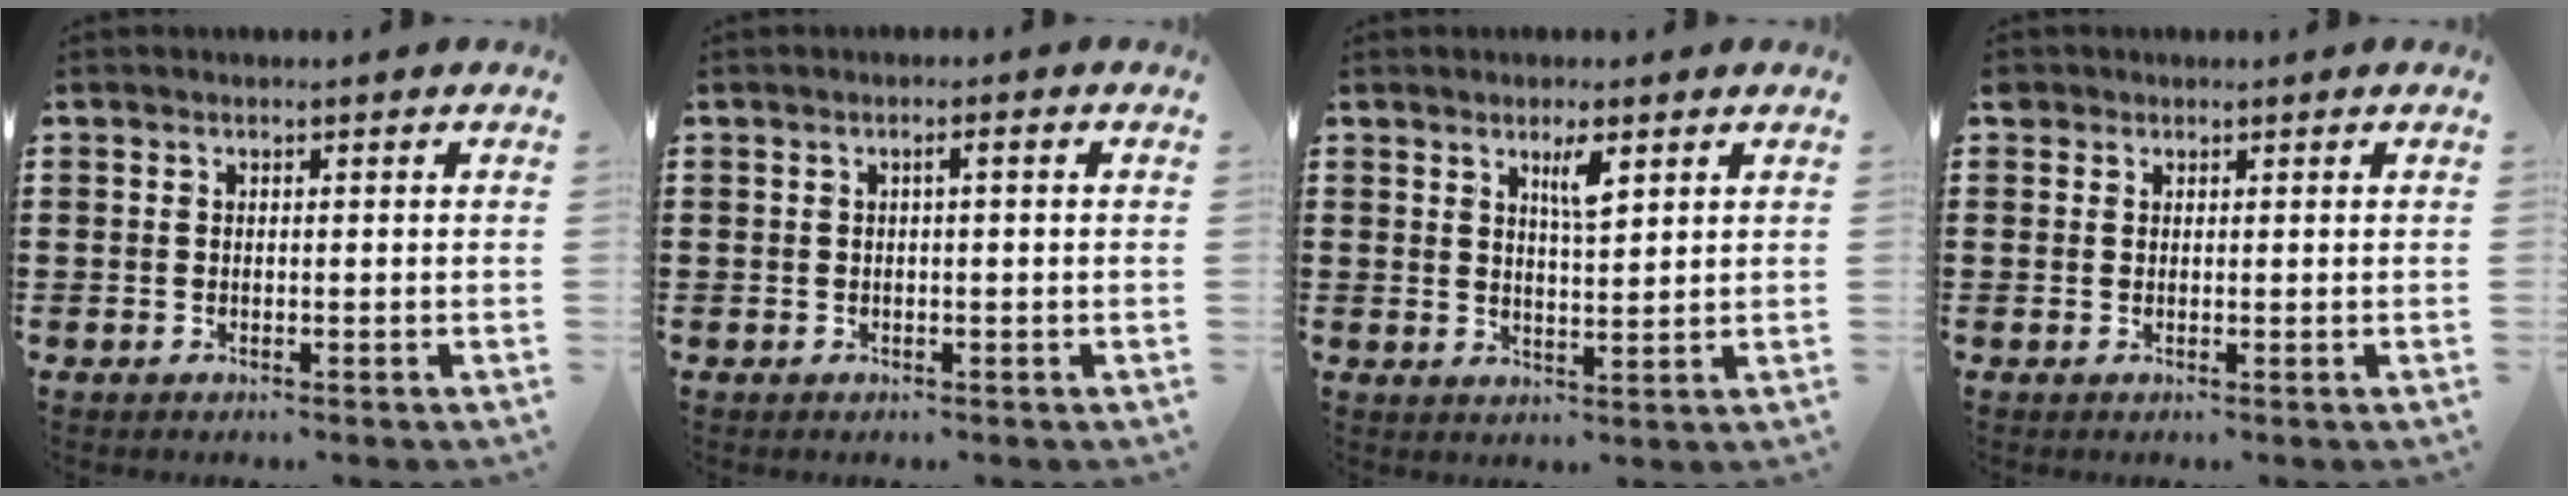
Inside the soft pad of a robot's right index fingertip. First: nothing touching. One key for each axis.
{"total": 1.2, "fx": -0.1, "fy": 0.0, "fz": 1.2, "tx": -0.019, "ty": -0.002, "tz": -0.002}
{"total": 3.8, "fx": 2.2, "fy": 0.8, "fz": 3.1, "tx": -0.049, "ty": -0.001, "tz": 0.032}
{"total": 0.8, "fx": 0.5, "fy": 0.7, "fz": 0.0, "tx": -0.001, "ty": 0.004, "tz": 0.009}